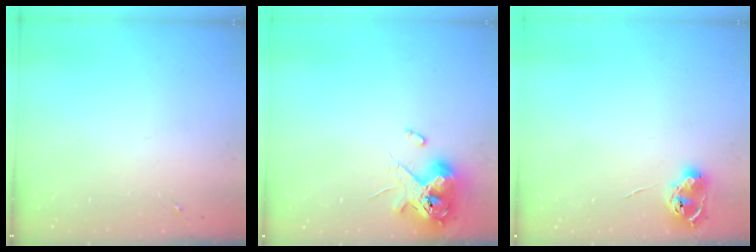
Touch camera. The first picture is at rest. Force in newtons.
{"total": 12.2, "press": 12.0, "slide": 2.0}
{"total": 7.7, "press": 7.7, "slide": 0.7}